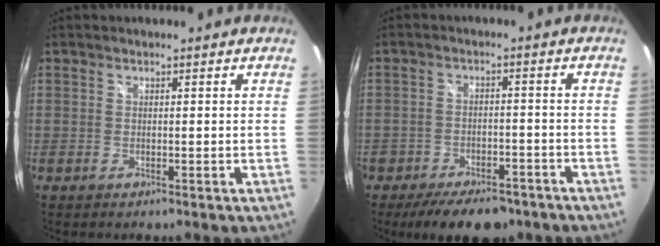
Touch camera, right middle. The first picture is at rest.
{"total": 12.3, "force": [-9.3, 5.8, 5.6], "torque": [-0.126, -0.007, -0.130]}